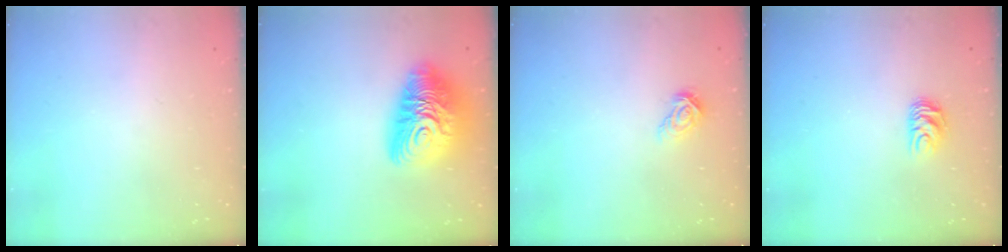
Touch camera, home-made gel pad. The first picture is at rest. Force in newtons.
{"total": 16.6, "press": 16.5, "slide": 1.6}
{"total": 6.8, "press": 6.8, "slide": 0.8}
{"total": 6.5, "press": 6.4, "slide": 0.6}